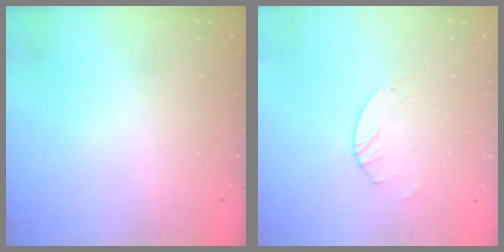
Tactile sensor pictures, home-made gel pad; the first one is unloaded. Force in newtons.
{"total": 2.5, "press": 2.5, "slide": 0.1}